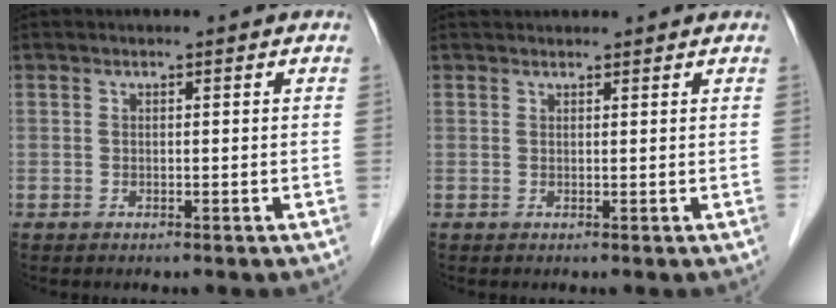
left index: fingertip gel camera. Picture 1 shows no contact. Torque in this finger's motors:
{"motor_torque": [0.13, -0.03, 0.02, 0.01]}